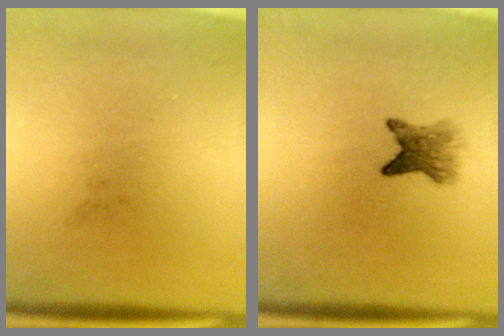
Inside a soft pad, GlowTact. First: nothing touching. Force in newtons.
{"total": 3.9}